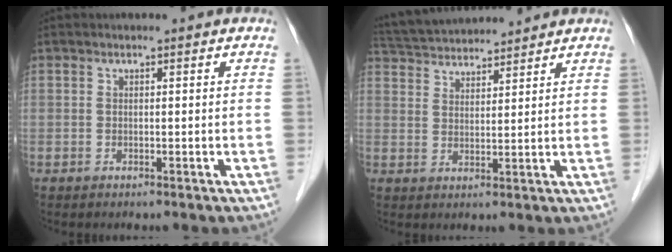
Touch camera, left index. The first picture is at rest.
{"total": 10.5, "force": [10.0, 1.2, 2.8], "torque": [-0.060, 0.033, 0.168]}